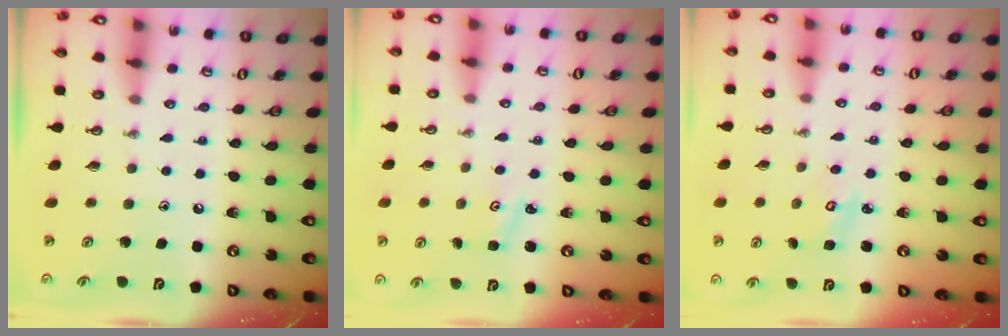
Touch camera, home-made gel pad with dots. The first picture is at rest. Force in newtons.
{"total": 1.8, "press": 1.7, "slide": 0.3}
{"total": 2.6, "press": 2.6, "slide": 0.2}